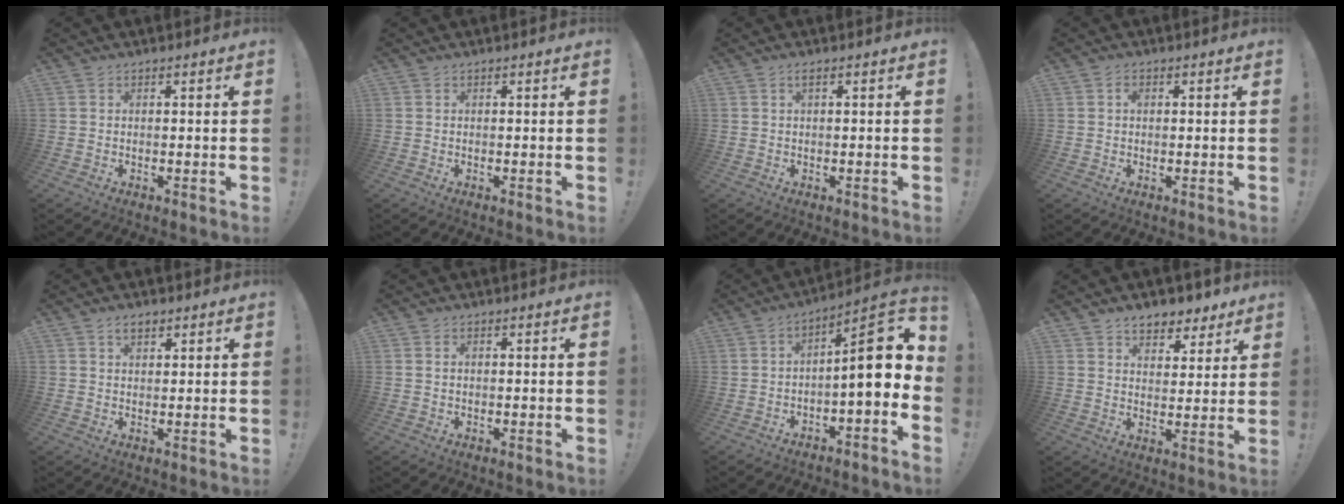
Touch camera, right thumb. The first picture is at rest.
{"total": 0.0}
{"total": 1.0, "force": [0.4, -0.1, 1.0], "torque": [-0.020, 0.003, 0.005]}
{"total": 0.9, "force": [0.0, 0.7, 0.5], "torque": [-0.005, 0.002, -0.001]}
{"total": 2.8, "force": [1.8, 1.4, 1.7], "torque": [-0.027, -0.004, 0.030]}
{"total": 0.9, "force": [0.4, 0.6, 0.6], "torque": [-0.018, 0.005, 0.009]}
{"total": 13.1, "force": [0.9, 4.2, 12.4], "torque": [-0.170, 0.000, 0.012]}
{"total": 7.5, "force": [5.8, 4.1, 2.3], "torque": [-0.018, -0.042, 0.105]}